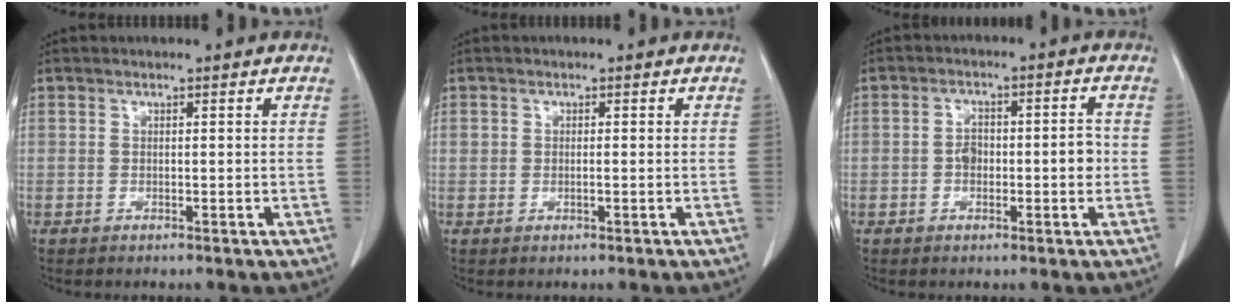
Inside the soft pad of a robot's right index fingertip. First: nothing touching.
{"total": 1.2, "force": [0.0, 0.7, 1.0], "torque": [-0.023, 0.005, 0.002]}
{"total": 5.1, "force": [-0.7, 2.5, 4.5], "torque": [-0.072, 0.017, -0.010]}